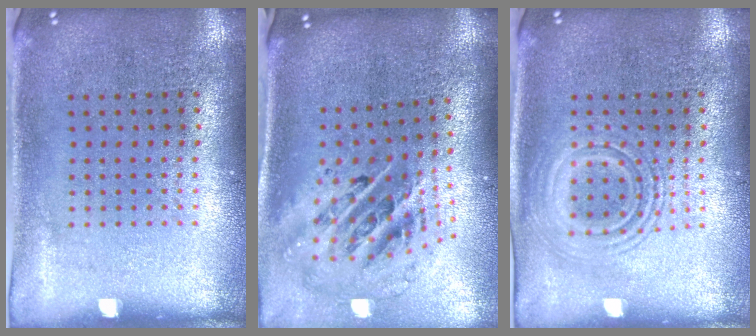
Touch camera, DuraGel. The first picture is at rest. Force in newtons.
{"total": 2.6, "press": 1.8, "slide": 1.9}
{"total": 2.4, "press": 2.4, "slide": 0.4}